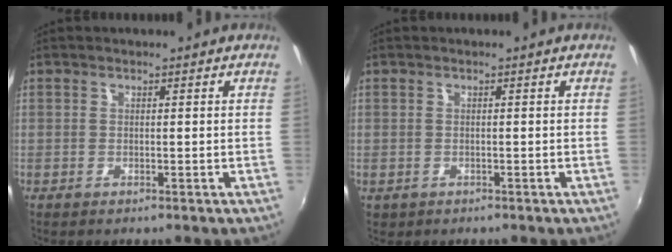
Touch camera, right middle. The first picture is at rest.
{"total": 1.1, "force": [-0.3, 1.0, 0.3], "torque": [-0.007, -0.004, -0.004]}